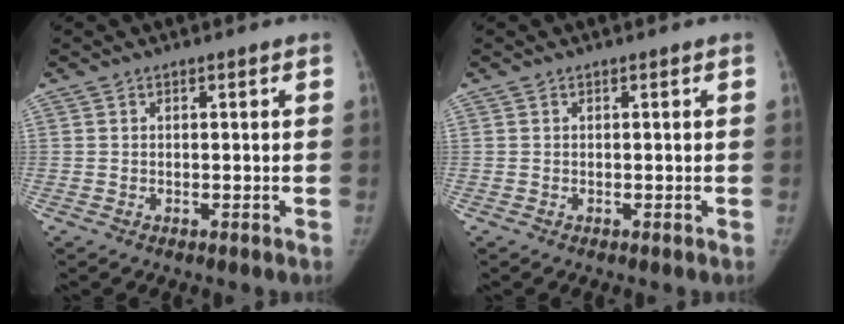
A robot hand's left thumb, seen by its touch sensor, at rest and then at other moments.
{"total": 0.0}